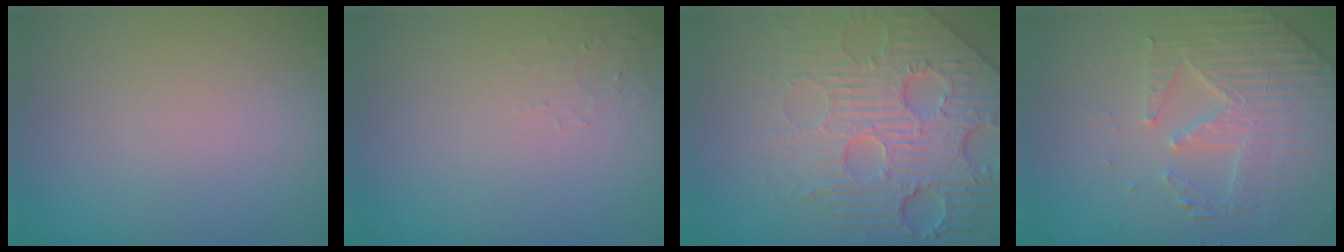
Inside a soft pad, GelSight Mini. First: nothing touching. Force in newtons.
{"total": 0.9, "press": 0.9, "slide": 0.2}
{"total": 8.6, "press": 6.0, "slide": 6.1}
{"total": 4.4, "press": 3.8, "slide": 2.2}